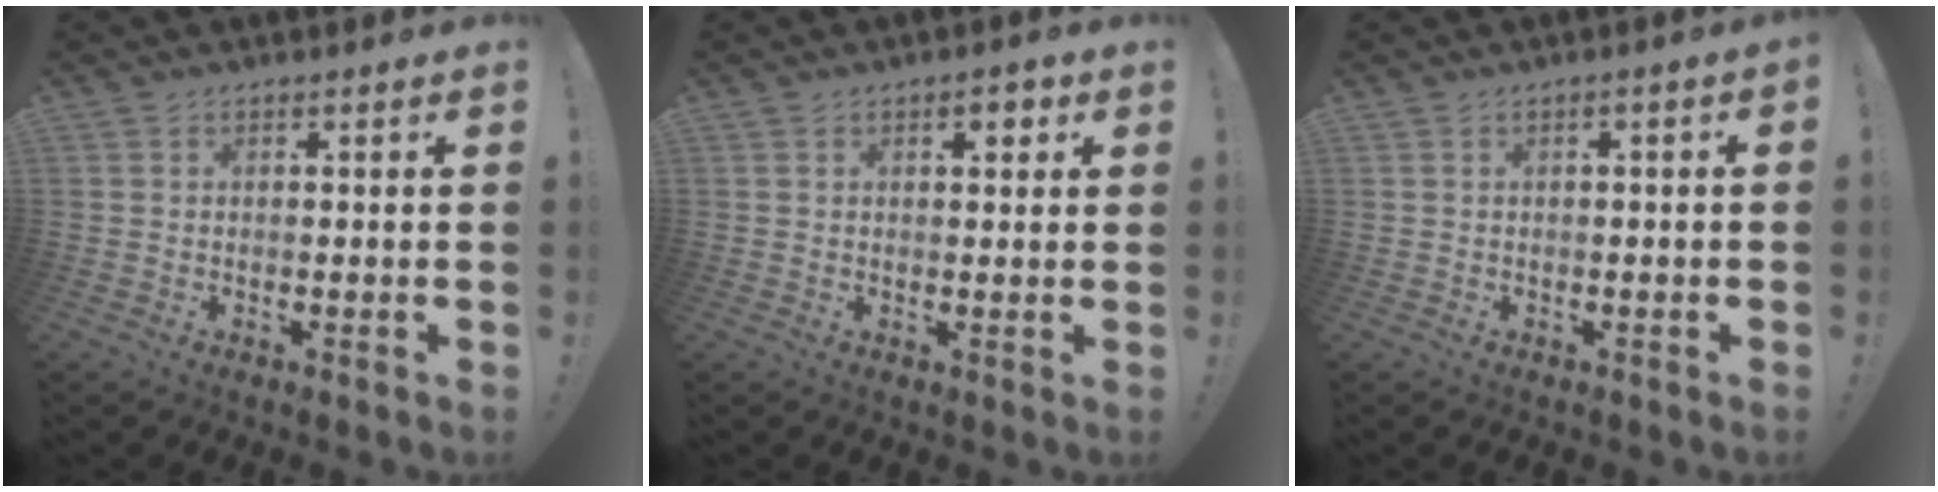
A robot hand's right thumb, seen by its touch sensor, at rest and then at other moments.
{"total": 2.9, "force": [1.4, 1.3, 2.2], "torque": [-0.016, -0.008, 0.015]}
{"total": 1.4, "force": [-0.8, -0.2, 1.1], "torque": [-0.017, 0.001, -0.014]}